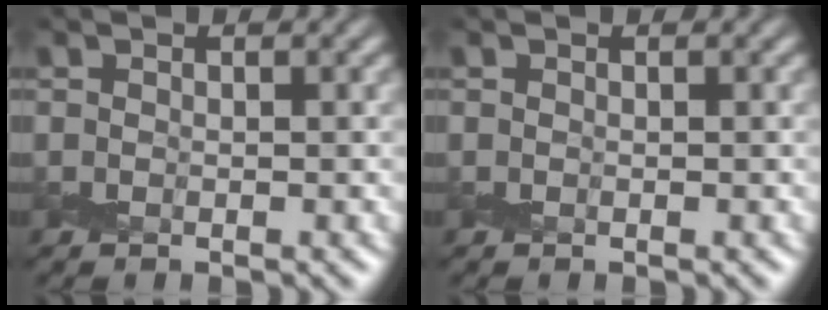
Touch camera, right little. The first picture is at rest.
{"total": 0.0}